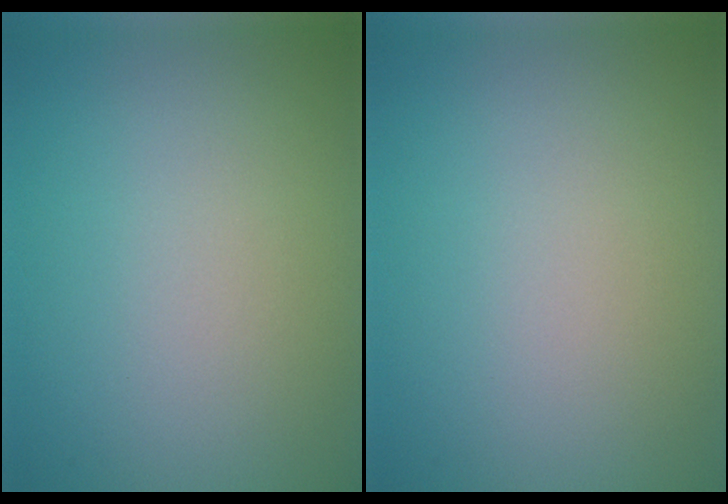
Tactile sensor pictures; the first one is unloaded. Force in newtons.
{"total": 0.0}